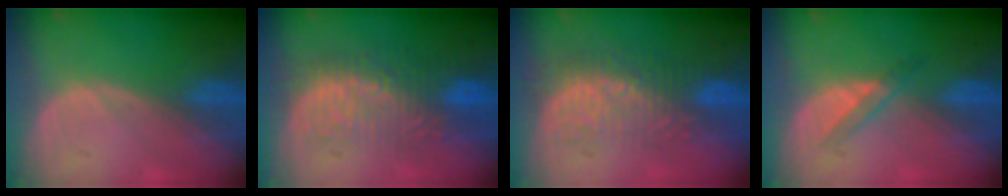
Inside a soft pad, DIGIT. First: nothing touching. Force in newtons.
{"total": 8.9, "press": 8.8, "slide": 1.5}
{"total": 9.1, "press": 8.4, "slide": 3.5}
{"total": 2.6, "press": 2.4, "slide": 1.0}